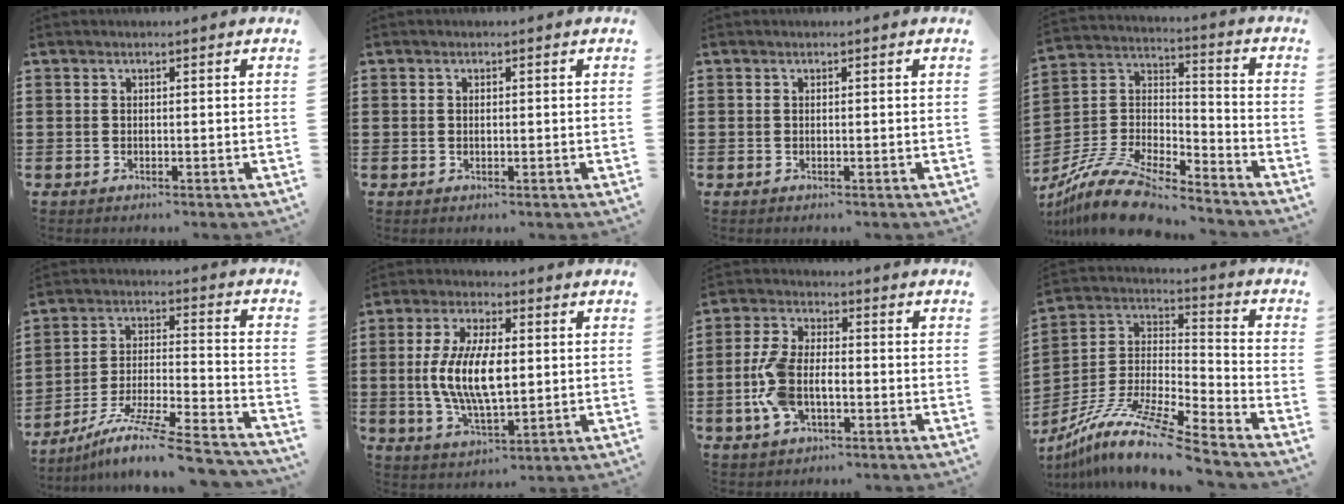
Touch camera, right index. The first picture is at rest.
{"total": 0.5, "force": [0.1, 0.2, 0.5], "torque": [-0.011, 0.000, 0.002]}
{"total": 0.0}
{"total": 12.3, "force": [-10.7, 2.9, 5.3], "torque": [-0.118, 0.024, -0.214]}
{"total": 10.7, "force": [-8.8, 0.6, 6.1], "torque": [-0.100, 0.009, -0.172]}
{"total": 10.6, "force": [0.1, 4.5, 9.6], "torque": [-0.208, 0.001, -0.003]}
{"total": 8.1, "force": [-1.7, 4.4, 6.6], "torque": [-0.163, -0.002, -0.040]}
{"total": 12.3, "force": [-10.0, 0.6, 7.1], "torque": [-0.152, 0.003, -0.200]}